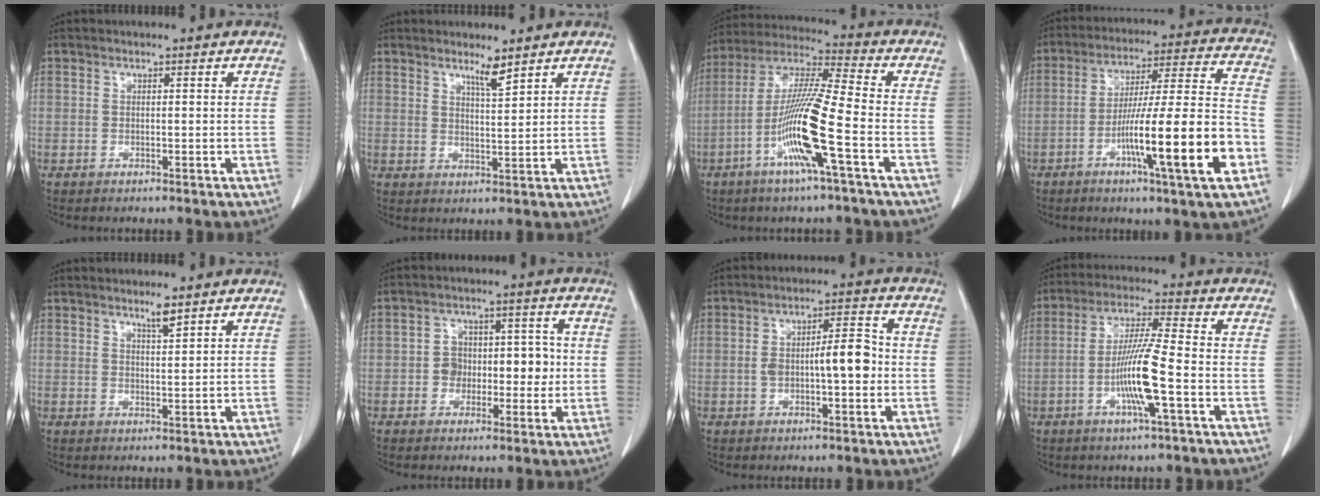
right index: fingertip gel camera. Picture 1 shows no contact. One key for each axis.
{"total": 3.1, "fx": 2.5, "fy": -0.1, "fz": 1.8, "tx": -0.035, "ty": -0.009, "tz": 0.046}
{"total": 14.0, "fx": -4.9, "fy": -0.5, "fz": 13.0, "tx": -0.265, "ty": -0.007, "tz": -0.103}
{"total": 18.1, "fx": -6.7, "fy": 0.1, "fz": 16.8, "tx": -0.265, "ty": -0.001, "tz": -0.107}
{"total": 2.4, "fx": 1.8, "fy": 0.0, "fz": 1.5, "tx": -0.030, "ty": -0.003, "tz": 0.035}
{"total": 6.9, "fx": -0.7, "fy": 4.9, "fz": 4.9, "tx": -0.063, "ty": 0.033, "tz": -0.006}
{"total": 7.9, "fx": -0.6, "fy": 2.3, "fz": 7.6, "tx": -0.135, "ty": 0.020, "tz": -0.010}
{"total": 10.1, "fx": -2.8, "fy": -0.2, "fz": 9.8, "tx": -0.191, "ty": -0.006, "tz": -0.058}